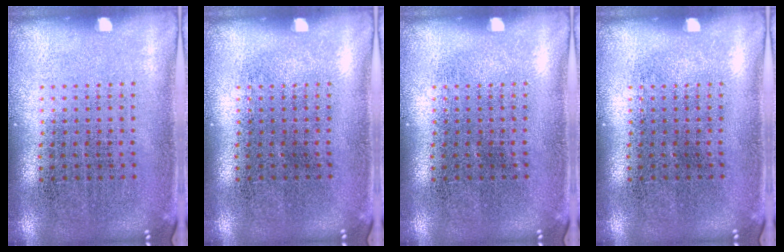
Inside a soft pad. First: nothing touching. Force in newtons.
{"total": 0.0}
{"total": 0.0}
{"total": 0.0}